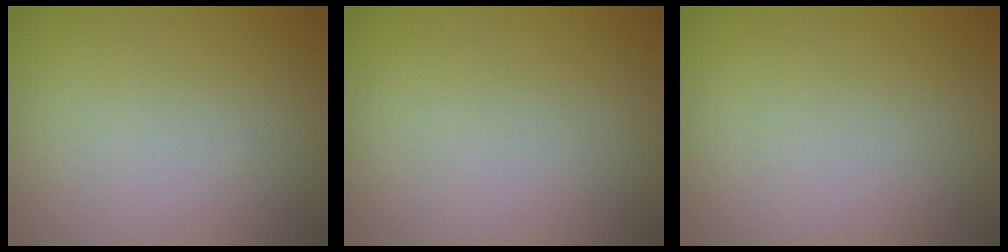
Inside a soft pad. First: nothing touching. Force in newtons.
{"total": 0.0}
{"total": 0.0}